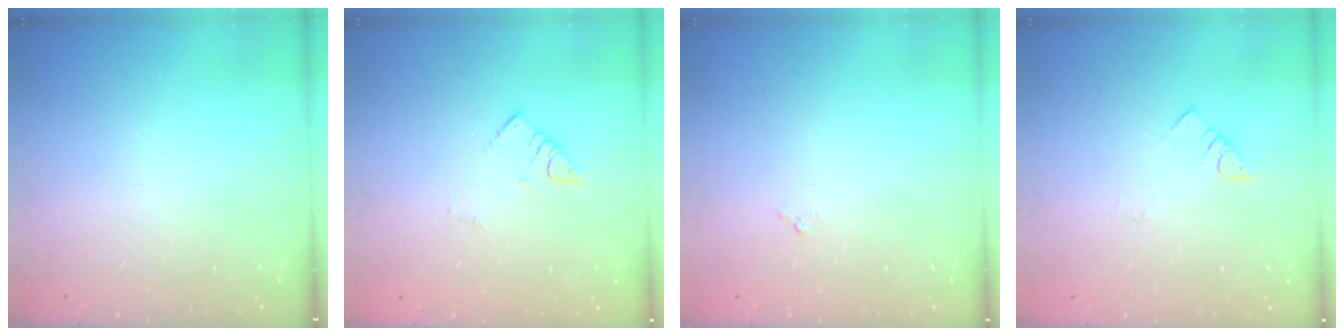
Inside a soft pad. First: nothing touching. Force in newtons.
{"total": 2.4, "press": 2.4, "slide": 0.1}
{"total": 3.9, "press": 3.8, "slide": 0.4}
{"total": 1.8, "press": 1.8, "slide": 0.3}